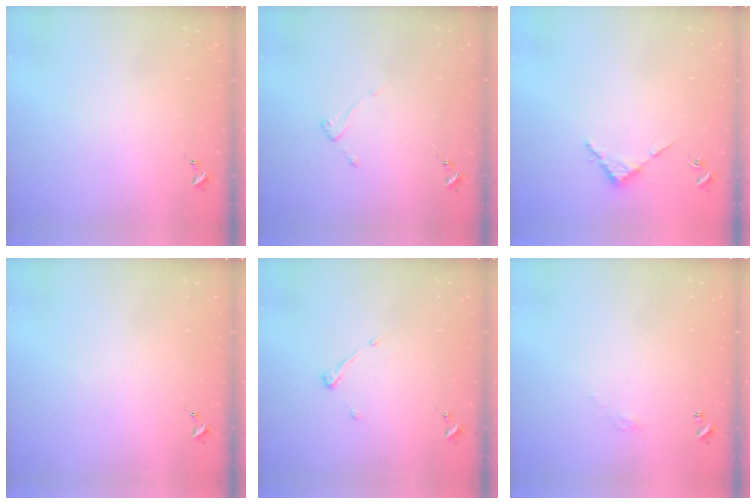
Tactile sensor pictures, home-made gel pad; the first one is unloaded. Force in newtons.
{"total": 3.5, "press": 3.5, "slide": 0.3}
{"total": 3.1, "press": 3.1, "slide": 0.3}
{"total": 0.0}
{"total": 3.9, "press": 3.9, "slide": 0.6}
{"total": 2.7, "press": 2.7, "slide": 0.2}